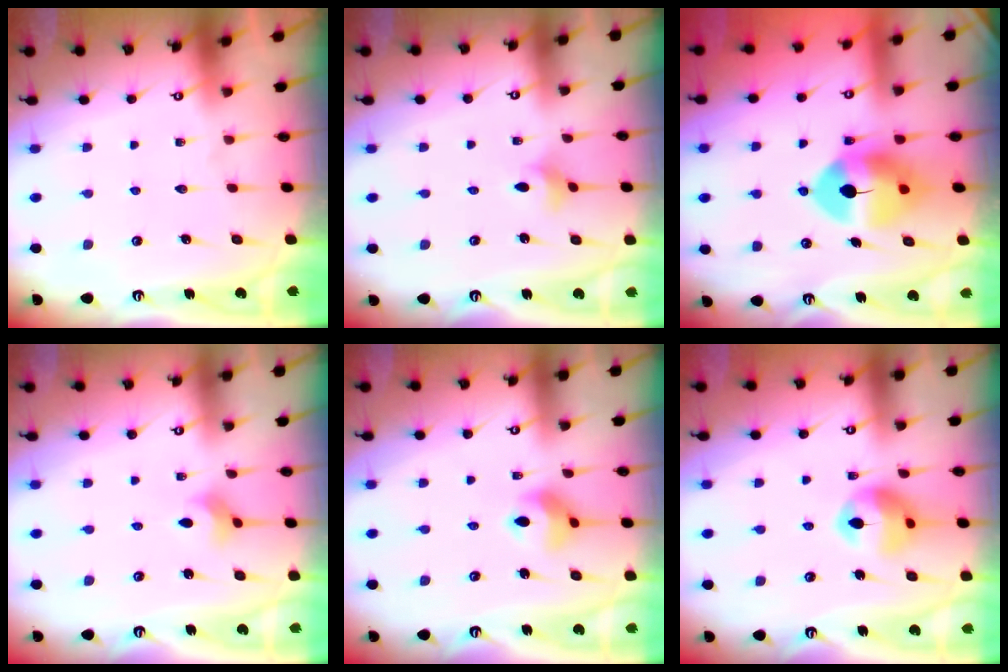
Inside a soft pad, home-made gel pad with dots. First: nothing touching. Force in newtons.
{"total": 3.0, "press": 2.9, "slide": 0.6}
{"total": 10.4, "press": 10.2, "slide": 2.1}
{"total": 2.5, "press": 2.4, "slide": 0.5}
{"total": 8.5, "press": 8.4, "slide": 1.0}
{"total": 11.7, "press": 11.6, "slide": 1.4}